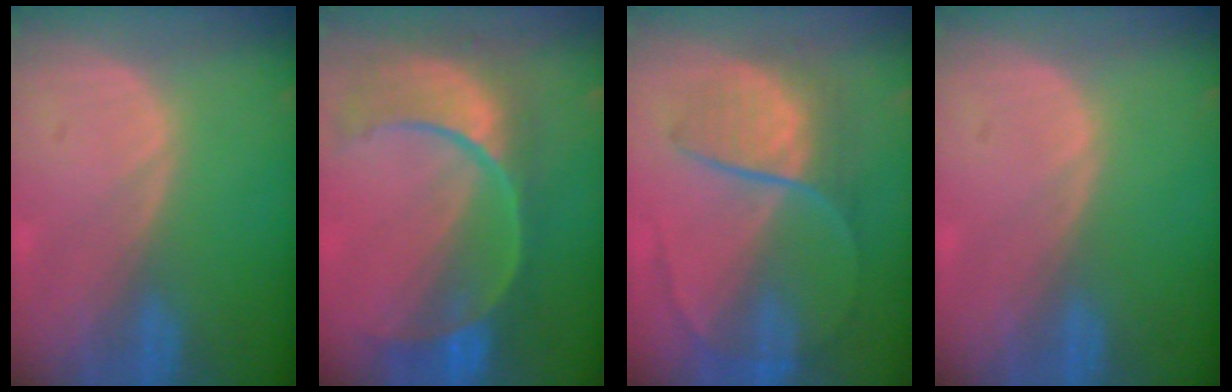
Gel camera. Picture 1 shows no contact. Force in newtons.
{"total": 11.2, "press": 9.3, "slide": 6.1}
{"total": 8.1, "press": 7.3, "slide": 3.5}
{"total": 0.0}